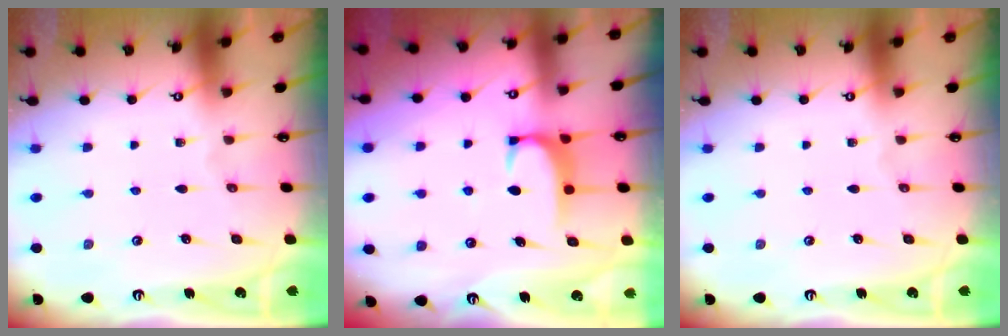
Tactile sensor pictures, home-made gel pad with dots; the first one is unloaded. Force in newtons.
{"total": 1.8, "press": 1.8, "slide": 0.5}
{"total": 0.0}